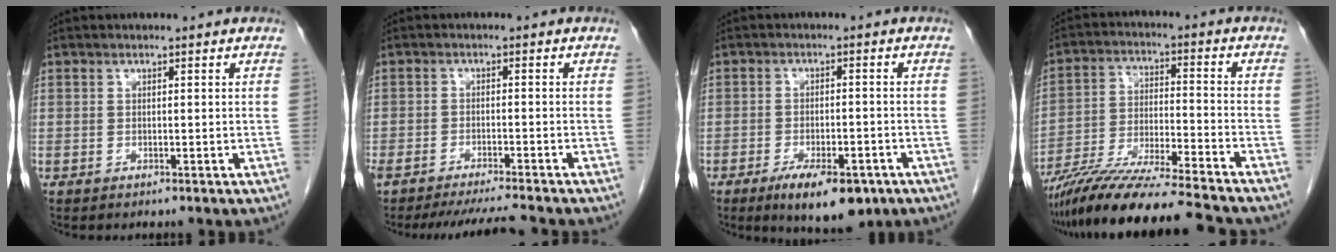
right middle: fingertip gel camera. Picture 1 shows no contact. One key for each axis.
{"total": 7.4, "fx": -6.9, "fy": -0.3, "fz": 2.9, "tx": -0.039, "ty": -0.010, "tz": -0.108}
{"total": 9.5, "fx": -6.0, "fy": 3.4, "fz": 6.6, "tx": -0.093, "ty": -0.007, "tz": -0.086}
{"total": 16.7, "fx": -14.6, "fy": -0.3, "fz": 8.2, "tx": -0.157, "ty": -0.029, "tz": -0.255}